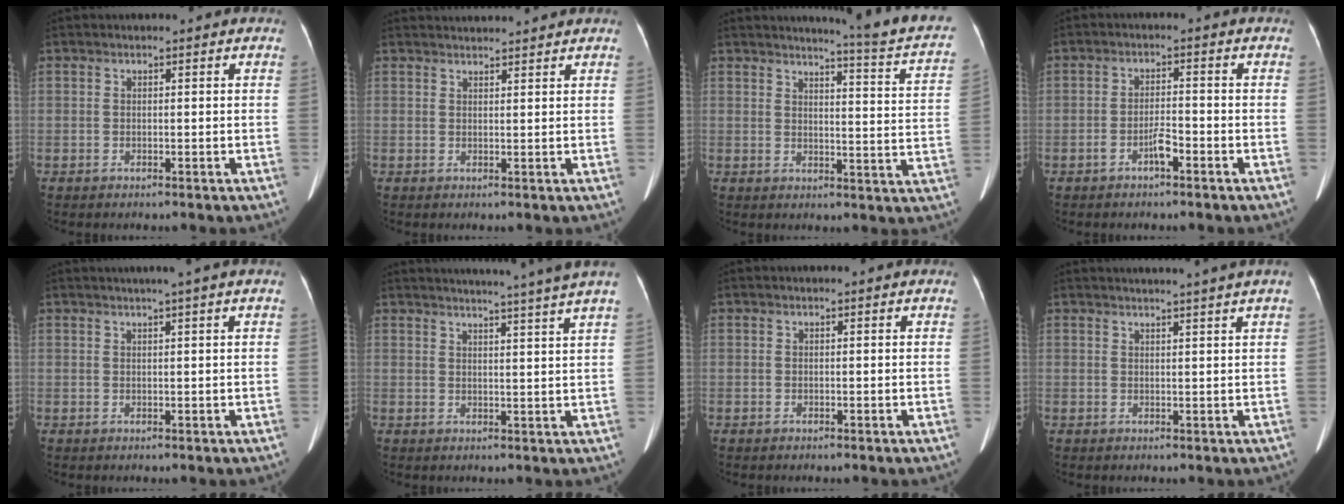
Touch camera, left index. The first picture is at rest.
{"total": 4.2, "force": [4.1, -0.2, 0.5], "torque": [-0.009, 0.029, 0.060]}
{"total": 13.5, "force": [12.2, -0.6, 5.7], "torque": [-0.067, -0.066, 0.123]}
{"total": 2.8, "force": [-1.8, 0.6, 2.1], "torque": [-0.037, 0.003, -0.033]}
{"total": 2.4, "force": [1.5, -0.7, 1.7], "torque": [-0.026, 0.006, 0.028]}
{"total": 11.5, "force": [10.0, -2.4, 5.1], "torque": [-0.071, -0.025, 0.113]}
{"total": 0.0}
{"total": 4.7, "force": [4.0, -1.4, 2.1], "torque": [-0.027, 0.008, 0.049]}